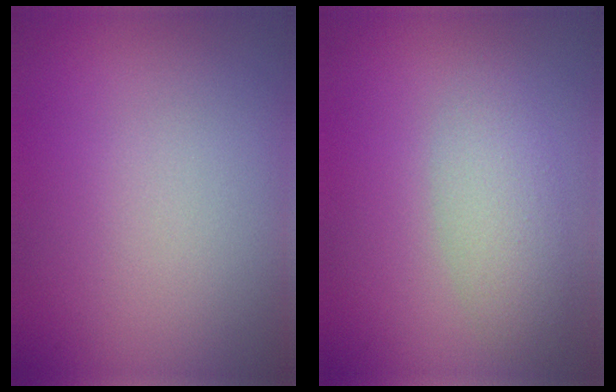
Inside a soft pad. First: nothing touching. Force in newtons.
{"total": 2.9, "press": 2.9, "slide": 0.1}